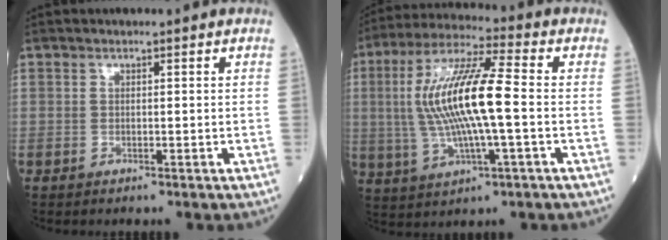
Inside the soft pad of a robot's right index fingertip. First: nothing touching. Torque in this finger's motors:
{"motor_torque": [0.82, -0.14, 0.47, 0.21]}